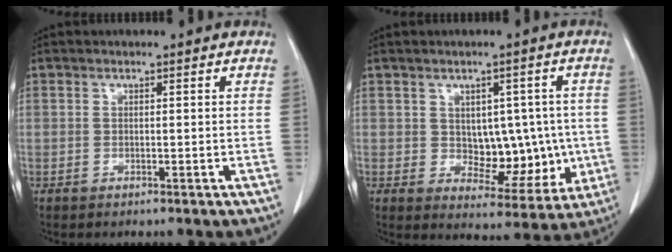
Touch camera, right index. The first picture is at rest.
{"total": 9.0, "force": [0.0, 5.7, 7.0], "torque": [-0.070, 0.013, 0.020]}